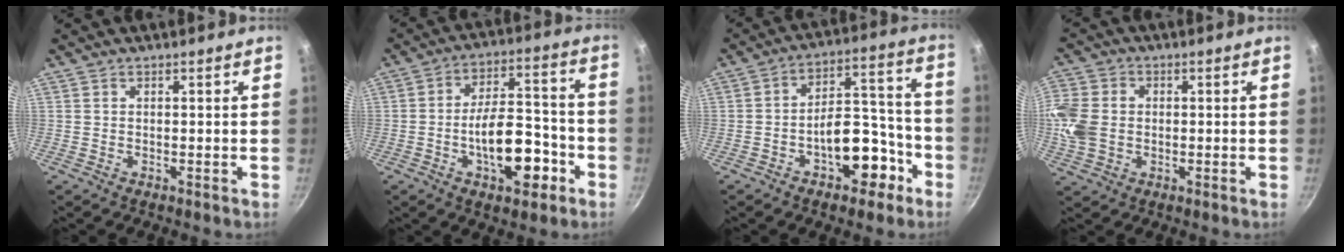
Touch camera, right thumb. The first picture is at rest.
{"total": 14.5, "force": [-5.4, 7.0, 11.5], "torque": [-0.142, 0.052, -0.080]}
{"total": 13.0, "force": [-6.0, 7.3, 9.0], "torque": [-0.078, 0.083, -0.076]}
{"total": 9.6, "force": [-0.2, 7.5, 5.9], "torque": [-0.117, 0.002, -0.014]}